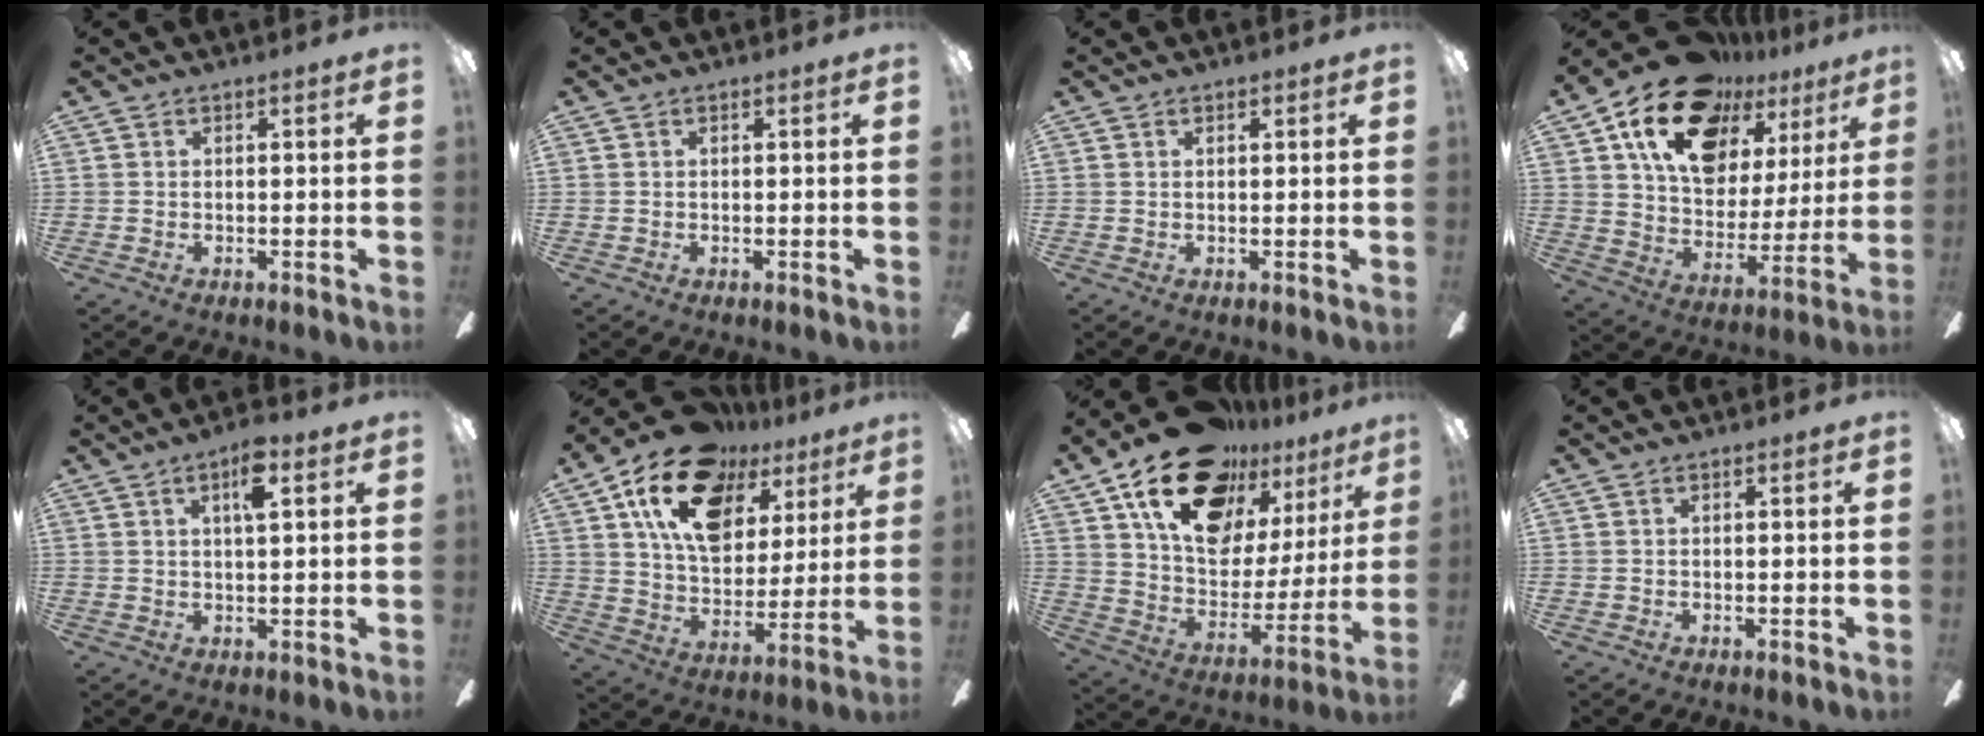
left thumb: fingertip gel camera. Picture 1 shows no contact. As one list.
[{"total": 0.0}, {"total": 0.6, "force": [0.4, 0.3, 0.2], "torque": [-0.005, 0.002, 0.008]}, {"total": 20.5, "force": [13.8, 11.9, 9.4], "torque": [-0.171, -0.078, 0.251]}, {"total": 5.7, "force": [3.0, 1.4, 4.7], "torque": [-0.075, -0.002, 0.043]}, {"total": 20.7, "force": [11.7, 12.6, 11.5], "torque": [-0.204, -0.049, 0.211]}, {"total": 24.0, "force": [15.9, 13.2, 12.2], "torque": [-0.199, -0.089, 0.289]}, {"total": 0.0}]